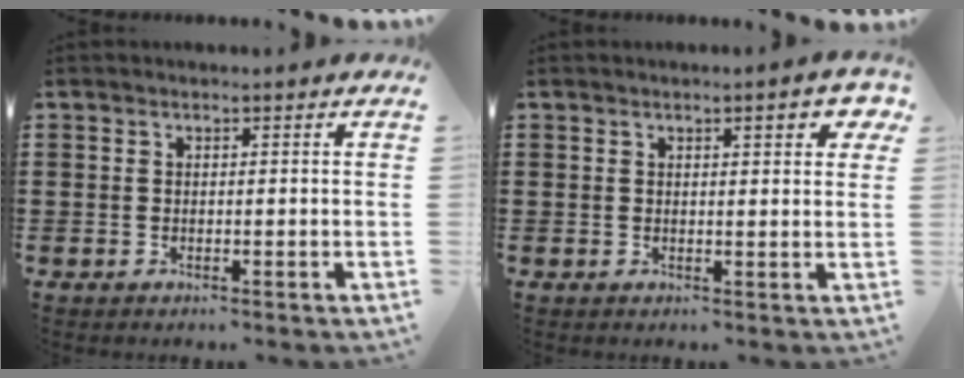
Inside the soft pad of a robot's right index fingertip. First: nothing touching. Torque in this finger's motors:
{"motor_torque": [0.18, -0.04, 0.06, 0.03]}